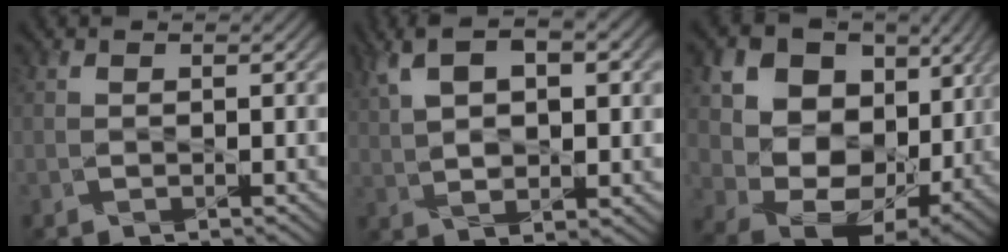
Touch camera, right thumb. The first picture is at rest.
{"total": 9.8, "force": [3.4, 4.2, 8.1], "torque": [-0.164, 0.009, 0.054]}
{"total": 15.8, "force": [4.6, 12.0, 9.2], "torque": [-0.181, -0.012, 0.114]}